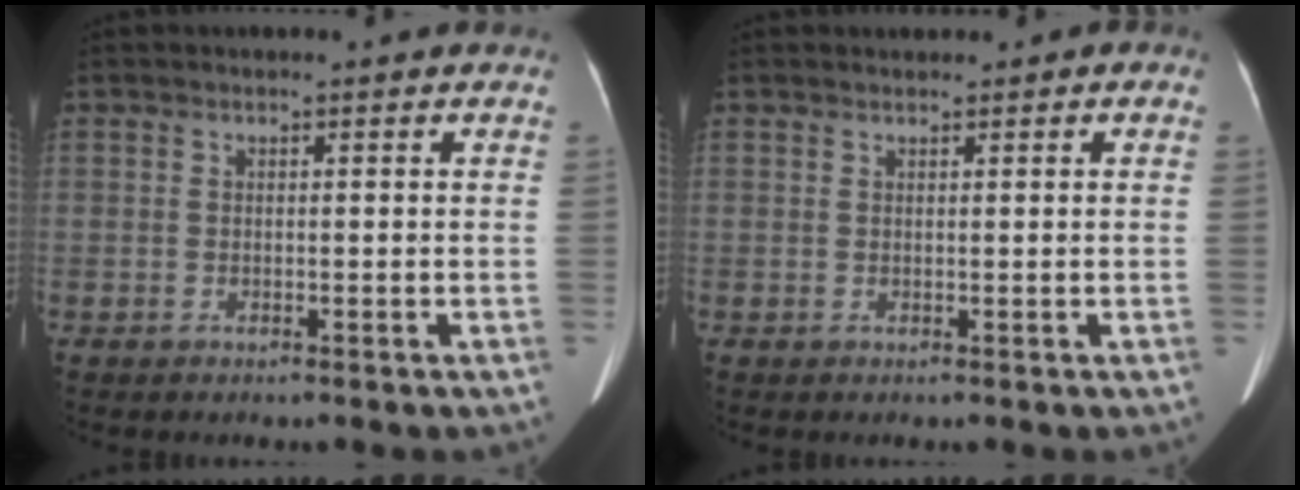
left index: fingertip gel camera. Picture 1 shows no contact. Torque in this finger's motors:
{"motor_torque": [0.33, -0.39, -0.01, -0.02]}